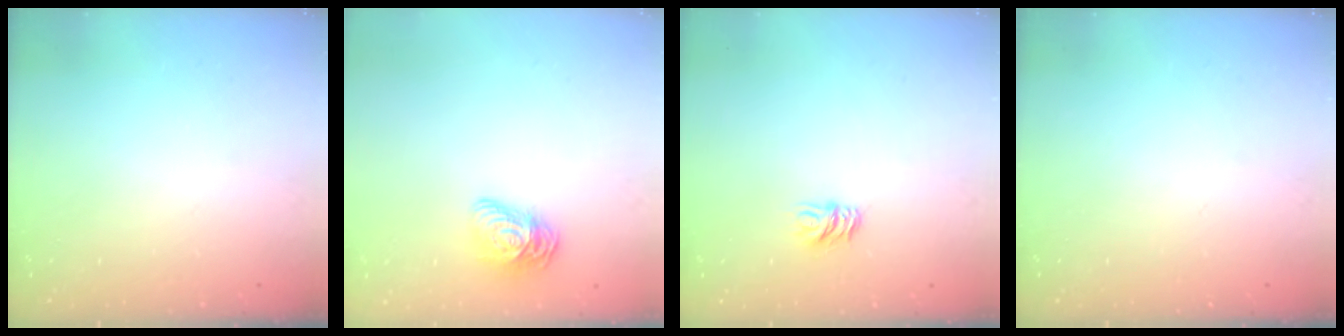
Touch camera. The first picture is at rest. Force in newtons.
{"total": 10.6, "press": 10.6, "slide": 1.0}
{"total": 5.7, "press": 5.7, "slide": 0.5}
{"total": 0.0}